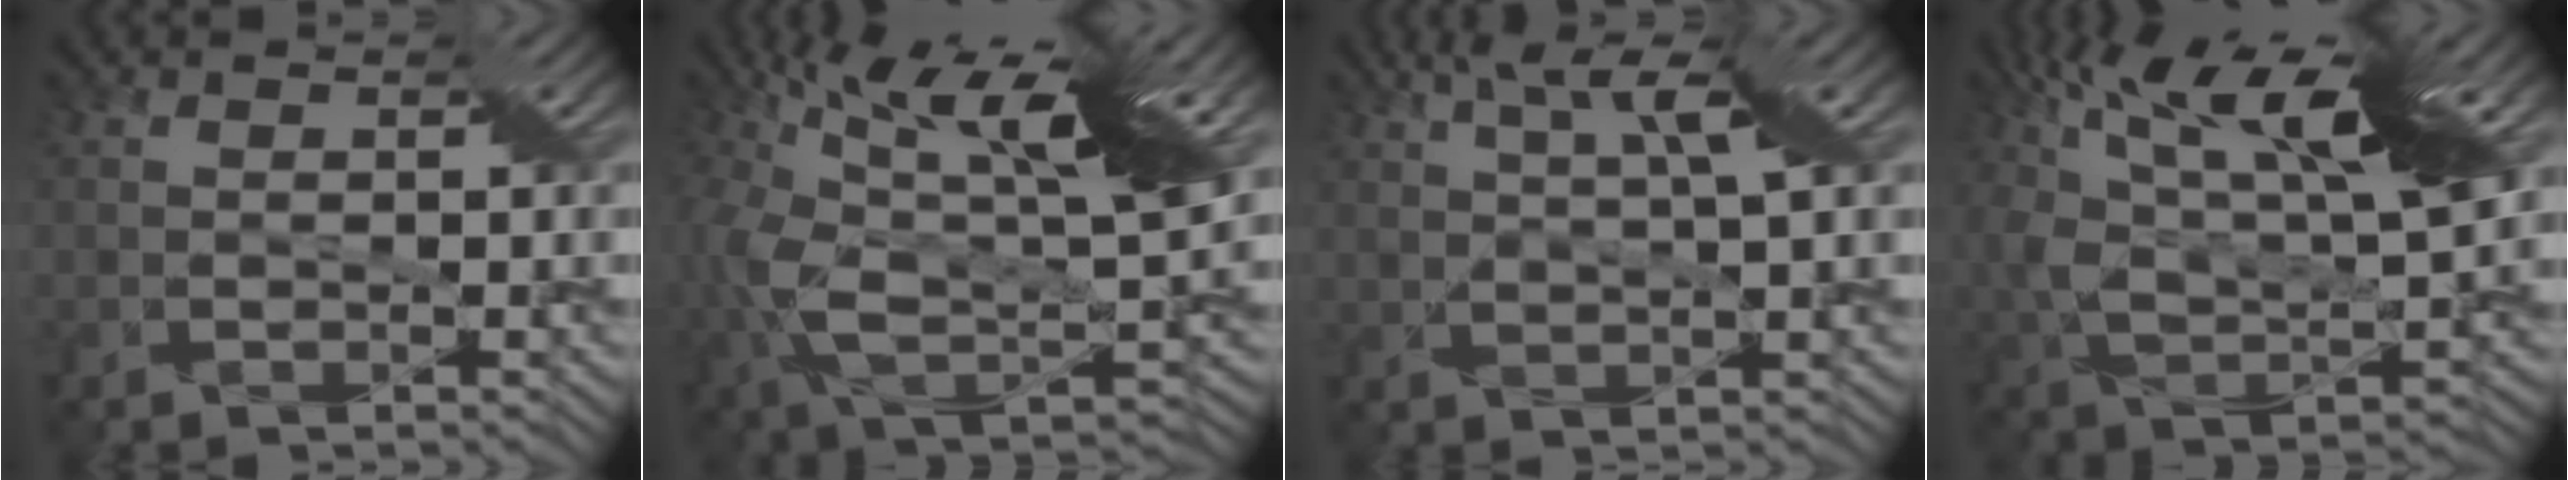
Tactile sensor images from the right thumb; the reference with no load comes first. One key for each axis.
{"total": 16.0, "fx": 3.8, "fy": 7.4, "fz": 13.7, "tx": -0.293, "ty": -0.004, "tz": 0.062}
{"total": 5.2, "fx": 2.7, "fy": 0.5, "fz": 4.4, "tx": -0.082, "ty": 0.010, "tz": 0.050}
{"total": 15.9, "fx": 7.0, "fy": 6.6, "fz": 12.7, "tx": -0.252, "ty": 0.018, "tz": 0.112}